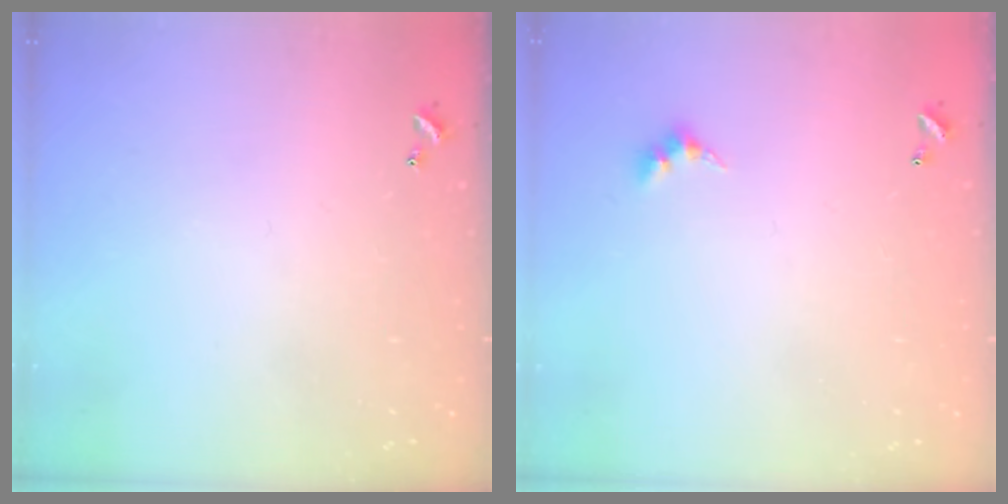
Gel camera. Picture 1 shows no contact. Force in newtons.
{"total": 3.0, "press": 2.9, "slide": 0.5}